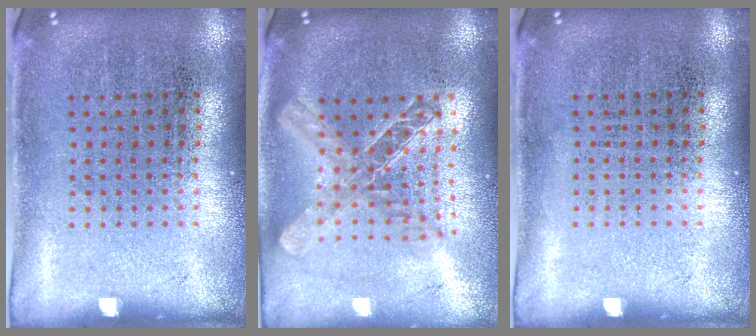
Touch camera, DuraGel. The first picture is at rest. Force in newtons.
{"total": 1.9, "press": 1.6, "slide": 1.0}
{"total": 0.0}